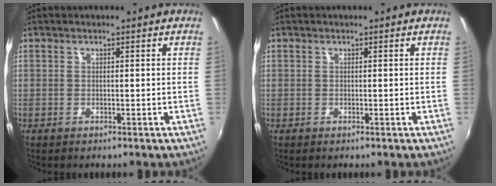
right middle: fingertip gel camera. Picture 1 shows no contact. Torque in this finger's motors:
{"motor_torque": [0.11, -0.11, 0.00, 0.00]}